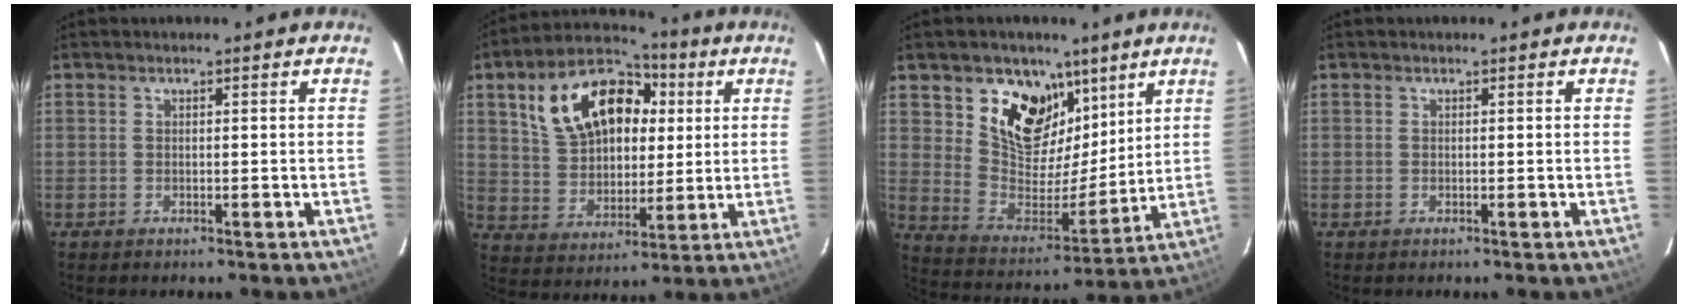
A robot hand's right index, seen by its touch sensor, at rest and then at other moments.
{"total": 18.4, "force": [6.2, 12.0, 12.5], "torque": [-0.247, 0.048, 0.117]}
{"total": 16.0, "force": [9.2, 10.8, 7.3], "torque": [-0.150, -0.008, 0.171]}
{"total": 0.0}